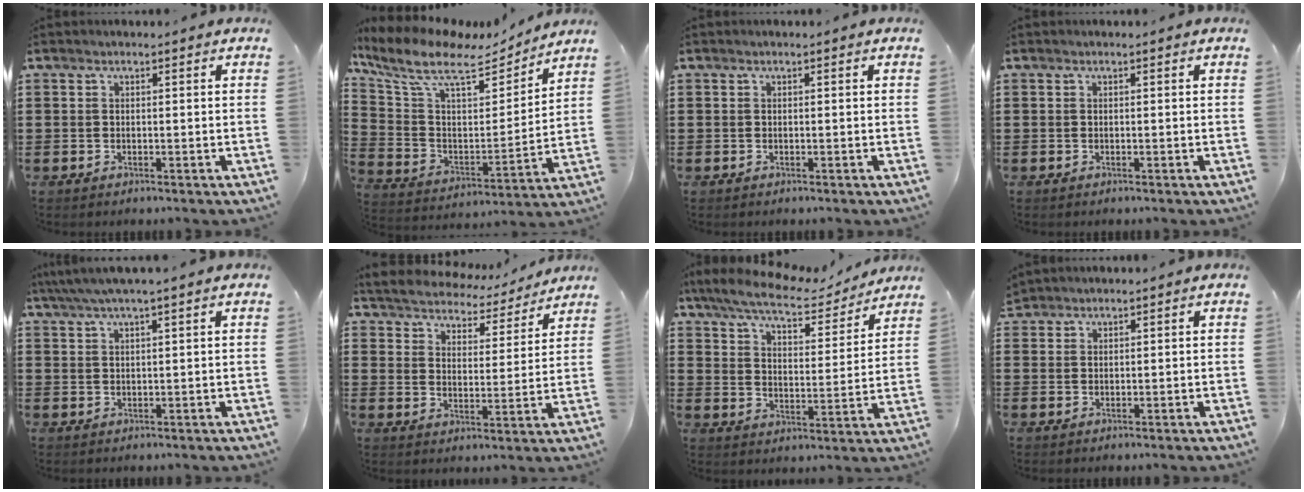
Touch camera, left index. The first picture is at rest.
{"total": 10.7, "force": [8.0, 3.4, 6.3], "torque": [-0.155, -0.040, 0.136]}
{"total": 0.0}
{"total": 0.0}
{"total": 2.9, "force": [2.2, -0.2, 1.9], "torque": [-0.040, 0.000, 0.040]}
{"total": 4.4, "force": [4.4, 0.3, -0.2], "torque": [-0.025, -0.037, 0.070]}
{"total": 7.9, "force": [6.9, 1.2, 3.6], "torque": [-0.099, -0.032, 0.118]}
{"total": 1.6, "force": [1.5, 0.3, 0.0], "torque": [-0.003, 0.001, 0.031]}